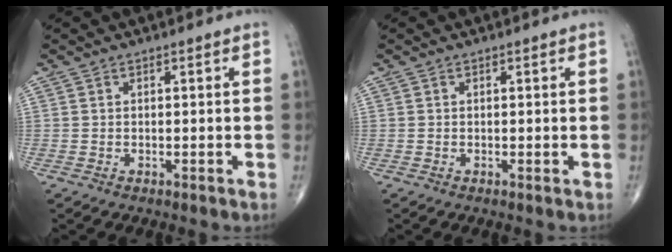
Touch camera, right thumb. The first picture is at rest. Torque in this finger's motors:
{"motor_torque": [1.88, 1.78, -0.27, 0.13, 0.00]}